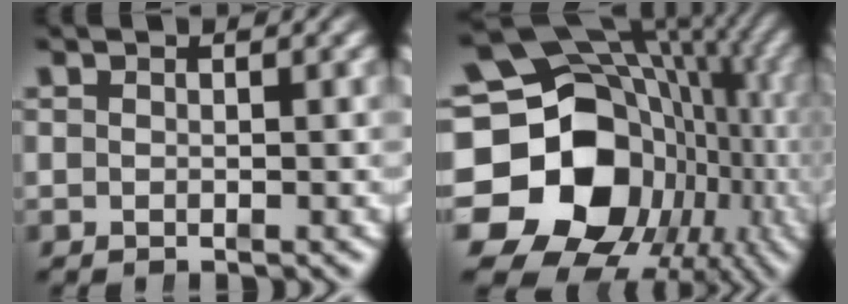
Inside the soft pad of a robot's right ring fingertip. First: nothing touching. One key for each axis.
{"total": 25.4, "fx": -3.1, "fy": 19.2, "fz": 16.3, "tx": -0.275, "ty": -0.084, "tz": -0.030}